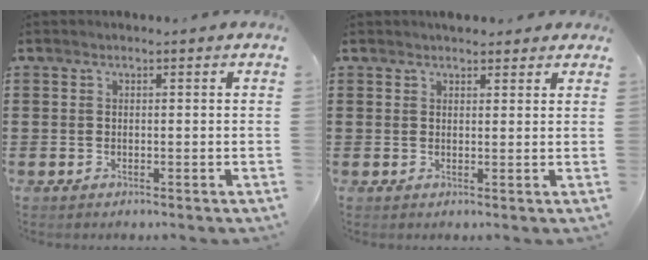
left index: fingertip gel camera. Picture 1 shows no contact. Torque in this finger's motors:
{"motor_torque": [1.52, 0.62, 0.53, 0.04]}